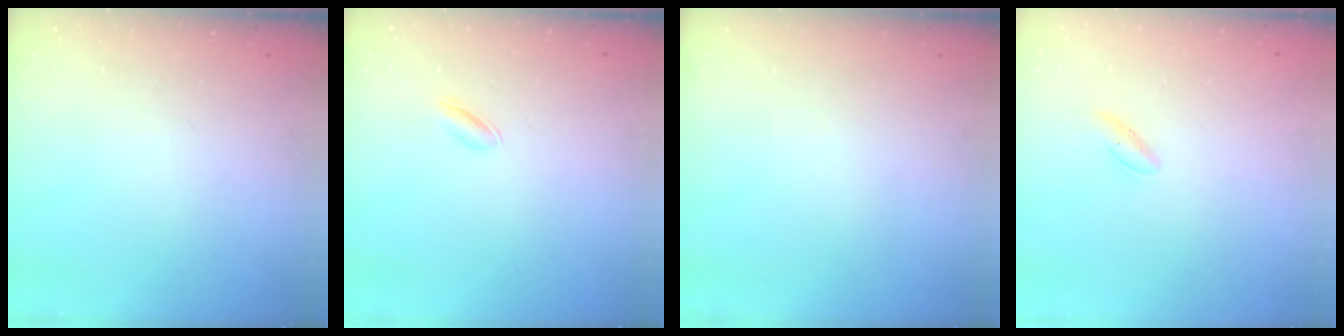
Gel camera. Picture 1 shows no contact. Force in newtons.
{"total": 2.3, "press": 2.3, "slide": 0.6}
{"total": 0.0}
{"total": 2.2, "press": 2.0, "slide": 0.8}